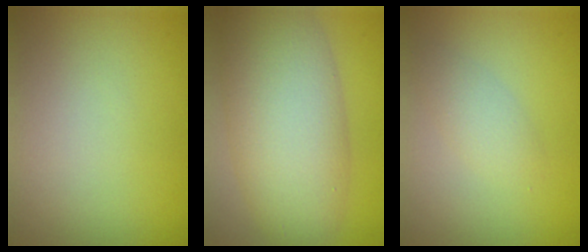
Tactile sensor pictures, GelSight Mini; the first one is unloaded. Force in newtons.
{"total": 10.1, "press": 10.1, "slide": 0.3}
{"total": 1.9, "press": 1.9, "slide": 0.2}